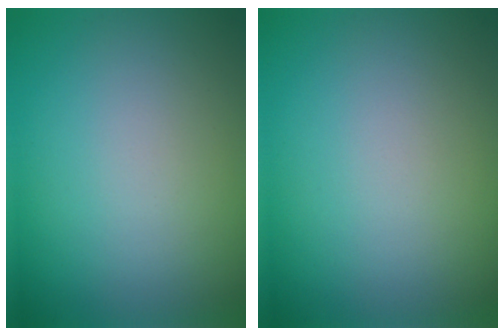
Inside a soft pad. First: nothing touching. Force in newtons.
{"total": 0.0}